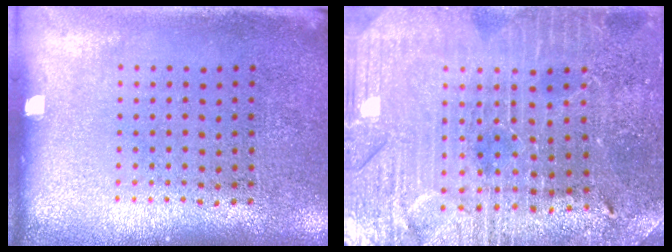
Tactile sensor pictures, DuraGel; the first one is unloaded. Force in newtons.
{"total": 3.3, "press": 3.3, "slide": 0.6}